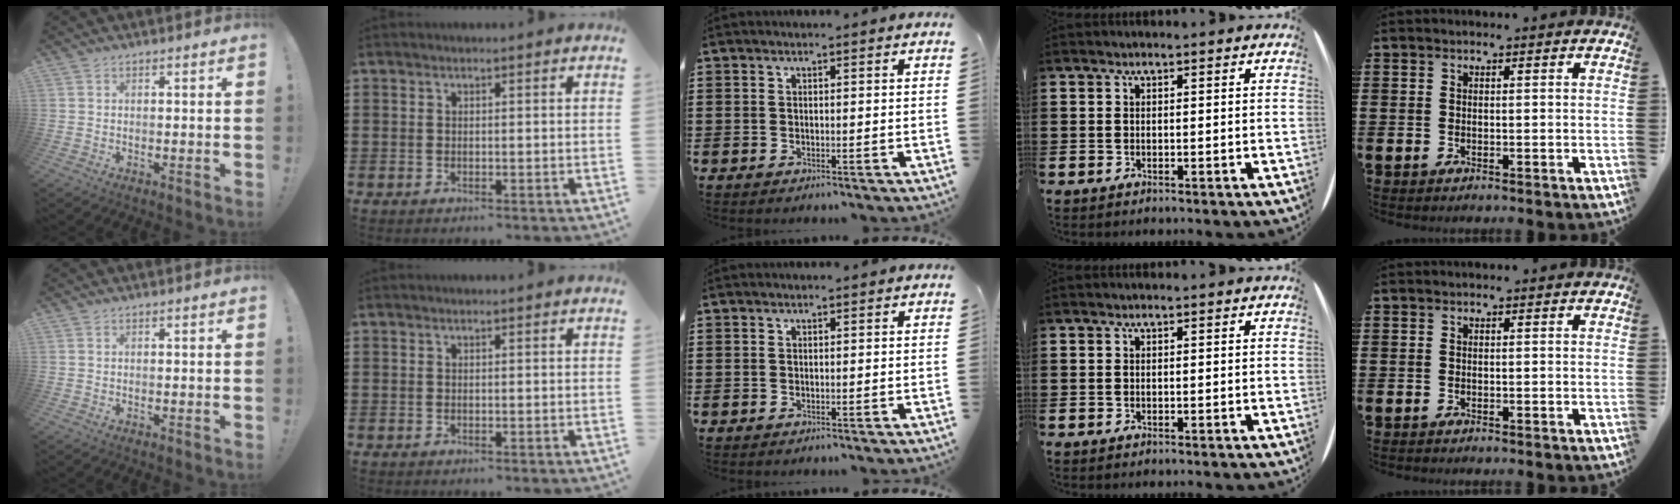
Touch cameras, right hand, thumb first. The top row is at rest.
{}